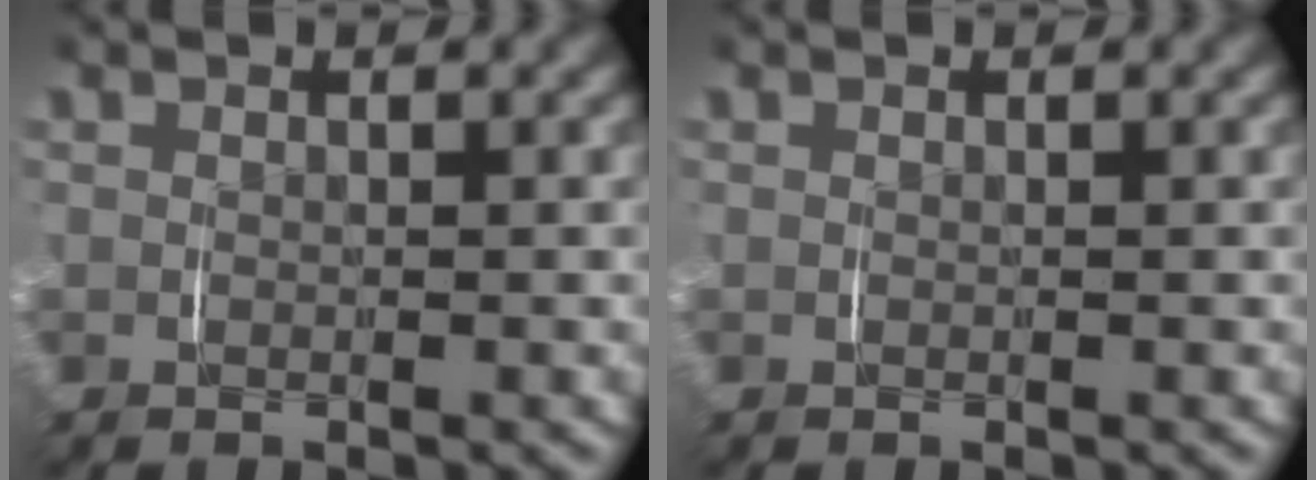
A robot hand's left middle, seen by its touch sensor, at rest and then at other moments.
{"total": 0.0}